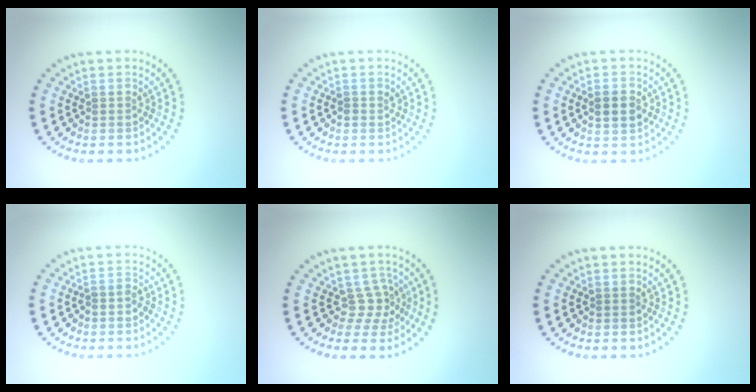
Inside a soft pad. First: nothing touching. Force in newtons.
{"total": 0.7, "press": 0.7, "slide": 0.1}
{"total": 2.3, "press": 2.3, "slide": 0.2}
{"total": 0.9, "press": 0.7, "slide": 0.6}
{"total": 2.1, "press": 1.5, "slide": 1.5}
{"total": 0.0}